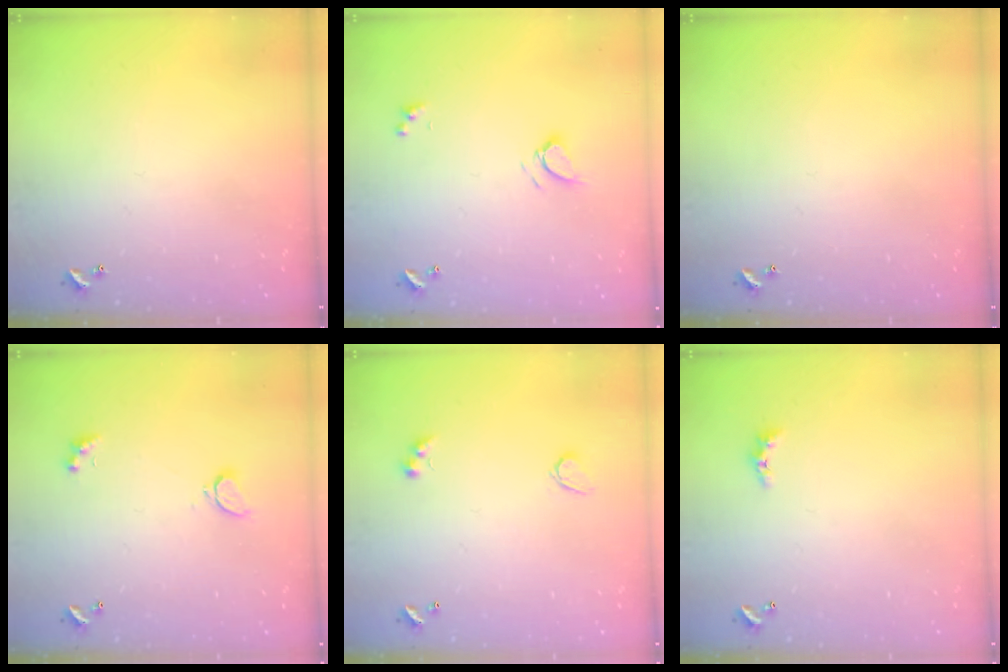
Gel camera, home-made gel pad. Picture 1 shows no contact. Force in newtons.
{"total": 3.6, "press": 3.5, "slide": 0.5}
{"total": 0.0}
{"total": 2.1, "press": 2.0, "slide": 0.6}
{"total": 2.8, "press": 2.7, "slide": 1.0}
{"total": 2.5, "press": 2.5, "slide": 0.6}